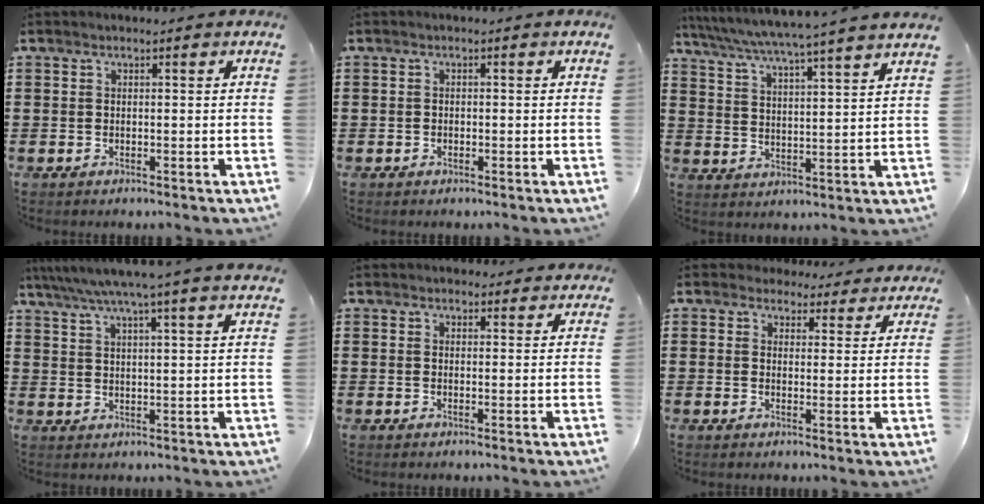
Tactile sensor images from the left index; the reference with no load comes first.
{"total": 0.6, "force": [-0.4, 0.5, 0.2], "torque": [-0.005, 0.002, -0.008]}
{"total": 5.1, "force": [4.6, -1.0, 1.9], "torque": [-0.059, -0.036, 0.073]}
{"total": 6.0, "force": [5.1, -0.8, 3.0], "torque": [-0.076, -0.024, 0.086]}
{"total": 2.1, "force": [1.9, 0.7, 0.1], "torque": [0.001, -0.001, 0.036]}
{"total": 3.6, "force": [3.3, 1.3, 0.5], "torque": [-0.016, -0.010, 0.061]}